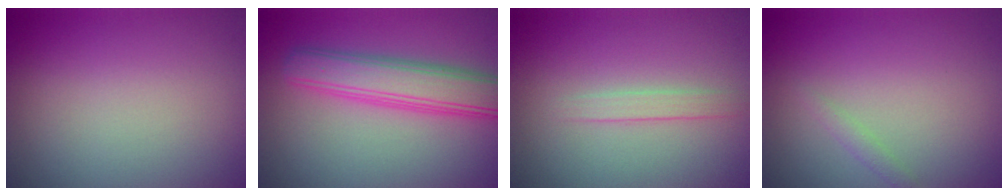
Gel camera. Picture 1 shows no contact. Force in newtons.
{"total": 5.5, "press": 5.5, "slide": 0.2}
{"total": 1.3, "press": 1.3, "slide": 0.1}
{"total": 0.8, "press": 0.8, "slide": 0.0}